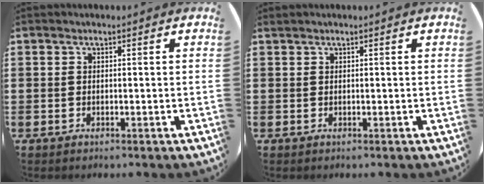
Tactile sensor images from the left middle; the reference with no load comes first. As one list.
[{"total": 0.0}]